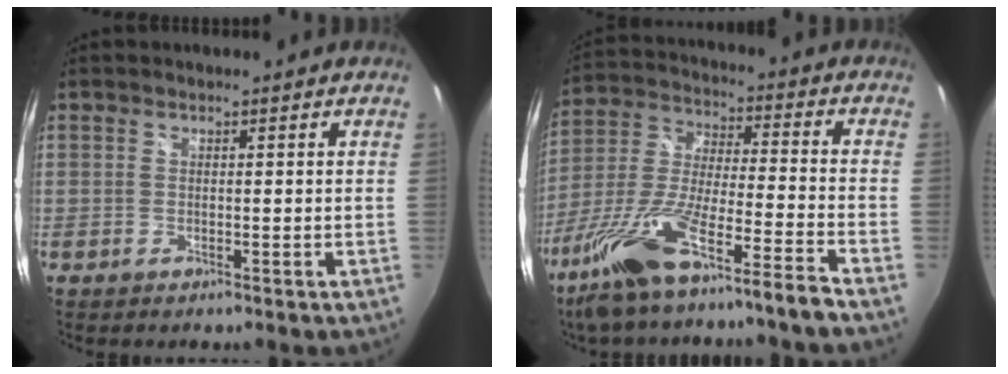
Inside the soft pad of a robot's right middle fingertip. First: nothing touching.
{"total": 16.5, "force": [-12.0, 0.1, 11.3], "torque": [-0.231, -0.023, -0.223]}